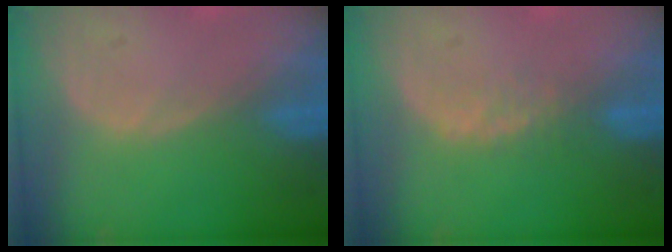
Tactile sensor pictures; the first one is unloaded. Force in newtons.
{"total": 1.9, "press": 1.8, "slide": 0.5}